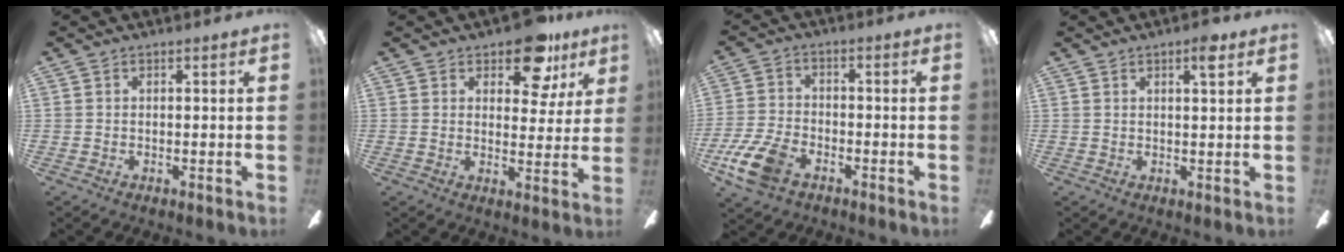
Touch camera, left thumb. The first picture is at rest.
{"total": 12.2, "force": [8.1, 6.0, 7.0], "torque": [-0.083, -0.038, 0.140]}
{"total": 10.6, "force": [-5.5, 6.0, 6.7], "torque": [-0.152, 0.020, -0.104]}
{"total": 3.6, "force": [2.5, 0.6, 2.6], "torque": [-0.033, -0.009, 0.036]}